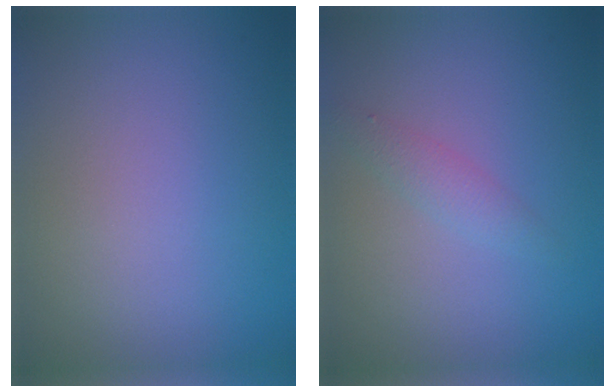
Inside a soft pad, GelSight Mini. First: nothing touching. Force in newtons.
{"total": 1.5, "press": 1.5, "slide": 0.0}